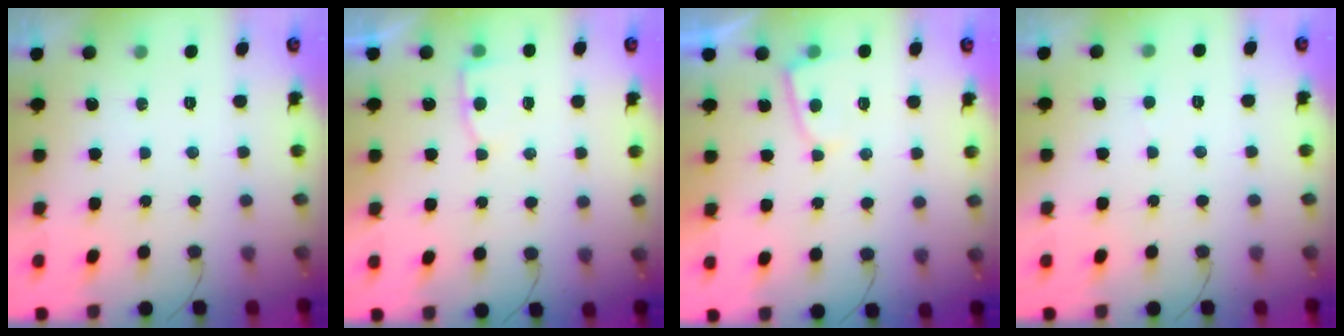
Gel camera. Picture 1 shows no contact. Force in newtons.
{"total": 5.0, "press": 4.9, "slide": 0.4}
{"total": 3.0, "press": 2.9, "slide": 0.3}
{"total": 3.1, "press": 3.1, "slide": 0.3}